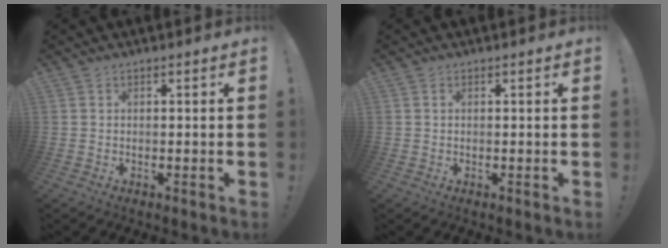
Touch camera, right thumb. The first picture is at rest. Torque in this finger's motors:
{"motor_torque": [-0.12, 0.03, -0.06, 0.07, 0.02]}